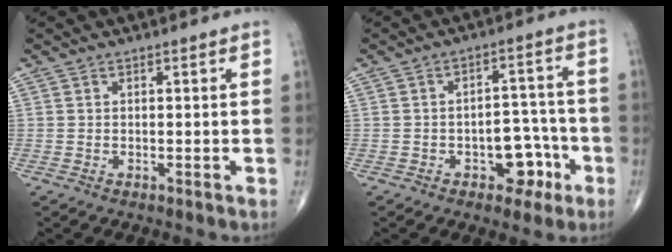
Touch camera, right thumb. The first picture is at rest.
{"total": 7.7, "force": [-3.4, 4.8, 4.9], "torque": [-0.031, 0.040, -0.045]}